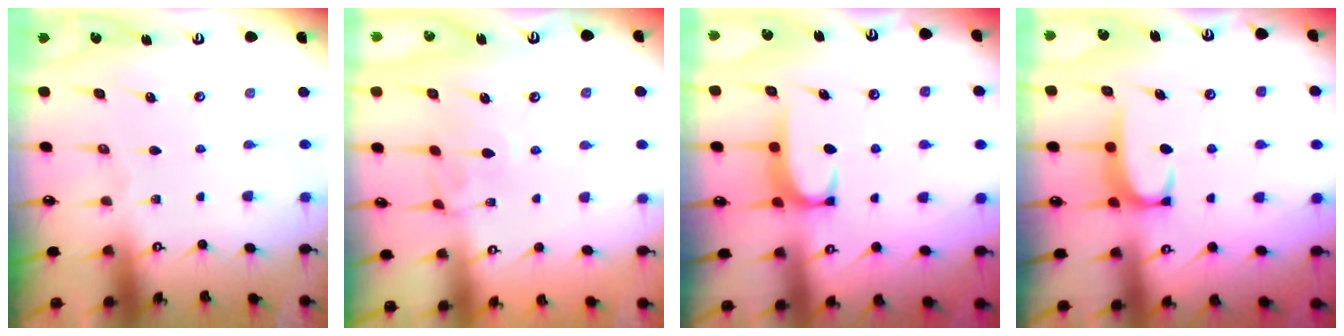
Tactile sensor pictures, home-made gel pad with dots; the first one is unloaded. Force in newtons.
{"total": 3.6, "press": 3.6, "slide": 0.3}
{"total": 1.8, "press": 1.8, "slide": 0.5}
{"total": 1.9, "press": 1.9, "slide": 0.5}